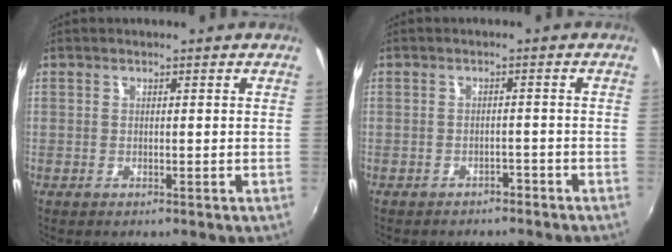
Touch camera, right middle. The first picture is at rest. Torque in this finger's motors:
{"motor_torque": [1.05, -1.09, 0.12, 0.07]}